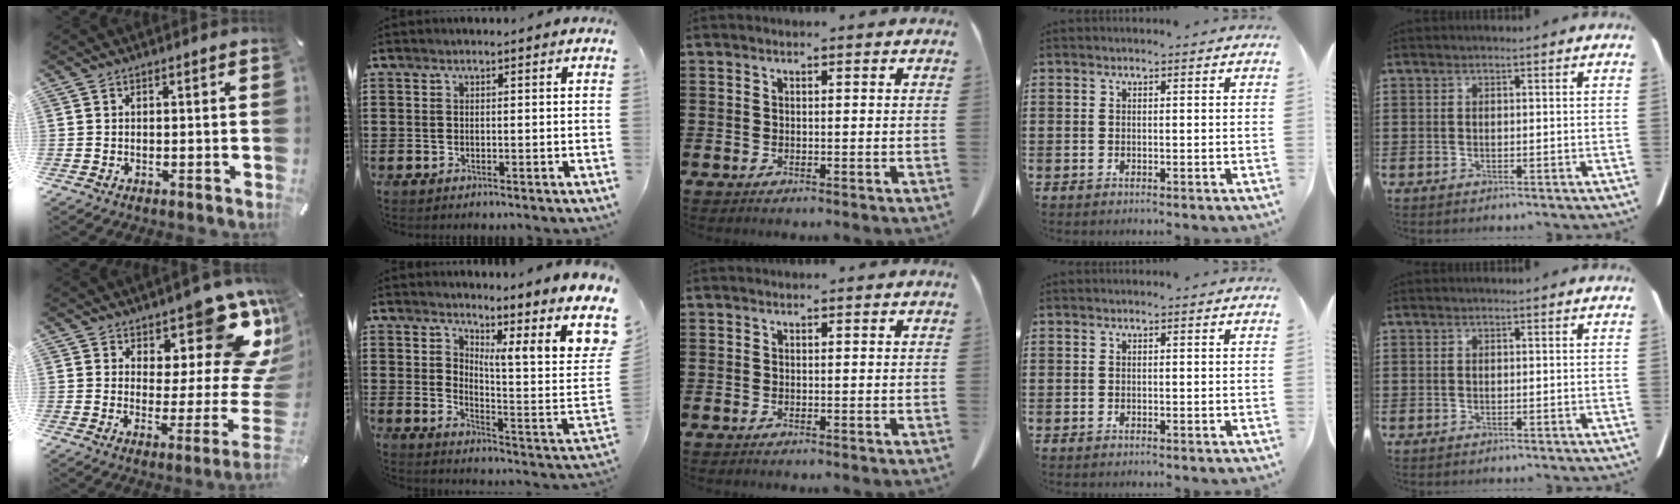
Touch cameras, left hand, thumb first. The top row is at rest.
{"thumb": {"total": 14.6, "force": [9.4, 5.1, 10.0], "torque": [-0.105, -0.095, 0.157]}, "index": {"total": 8.2, "force": [3.9, 1.1, 7.2], "torque": [-0.124, -0.029, 0.060]}}